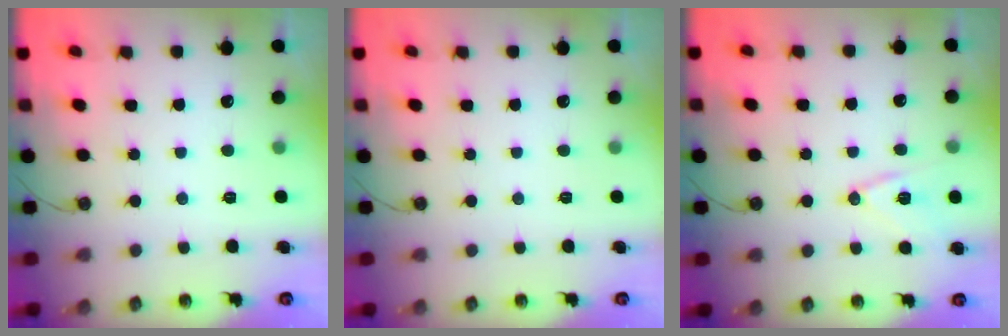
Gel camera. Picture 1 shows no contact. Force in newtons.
{"total": 0.0}
{"total": 11.5, "press": 11.0, "slide": 3.3}